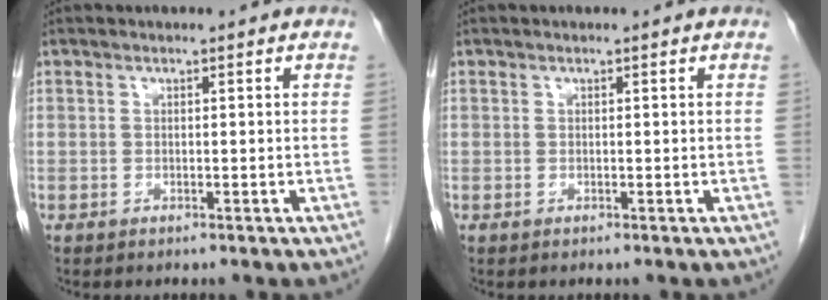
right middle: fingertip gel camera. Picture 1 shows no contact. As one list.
[{"total": 0.0}]